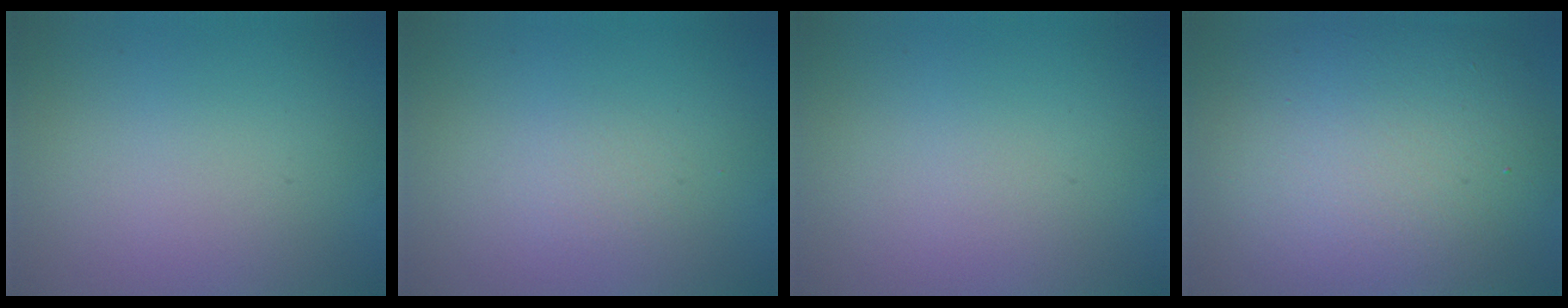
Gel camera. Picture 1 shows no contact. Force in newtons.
{"total": 0.9, "press": 0.9, "slide": 0.1}
{"total": 0.0}
{"total": 12.9, "press": 12.9, "slide": 1.0}